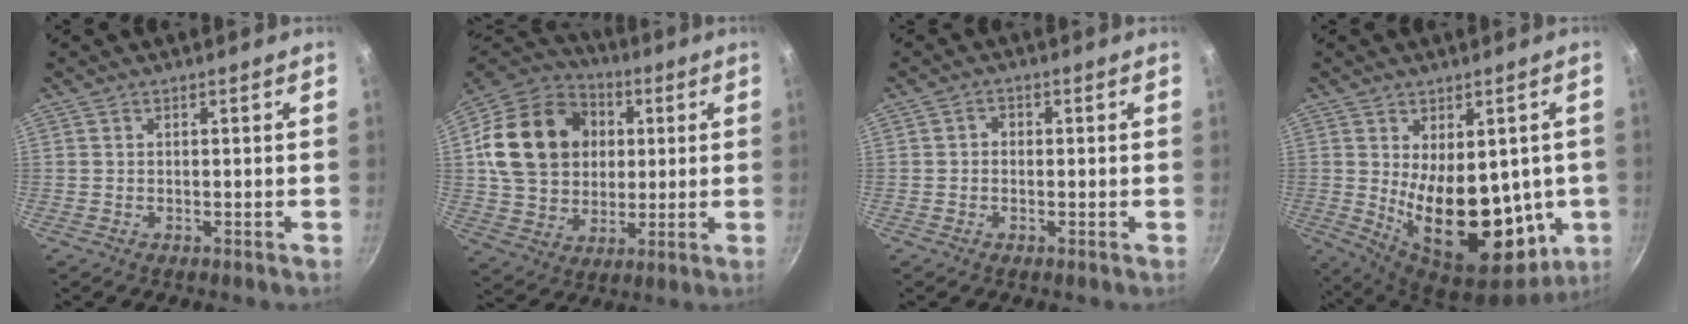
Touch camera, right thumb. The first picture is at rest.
{"total": 21.6, "force": [3.7, 17.3, 12.4], "torque": [-0.197, 0.015, 0.065]}
{"total": 1.8, "force": [-0.1, 1.6, 0.9], "torque": [-0.012, 0.007, -0.005]}
{"total": 20.5, "force": [-1.2, 11.4, 17.0], "torque": [-0.217, -0.041, 0.010]}